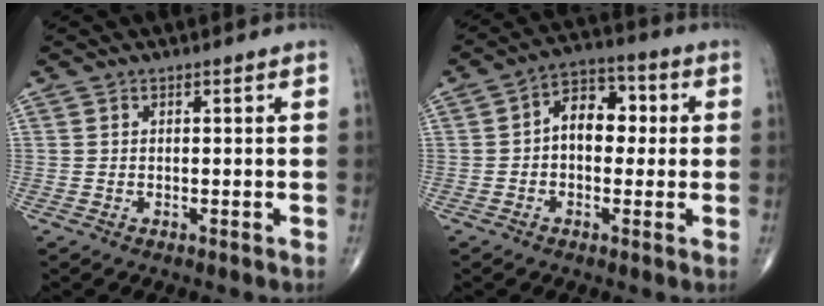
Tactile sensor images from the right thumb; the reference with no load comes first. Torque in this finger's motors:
{"motor_torque": [-0.30, 0.64, 0.30, 0.08, 0.19]}